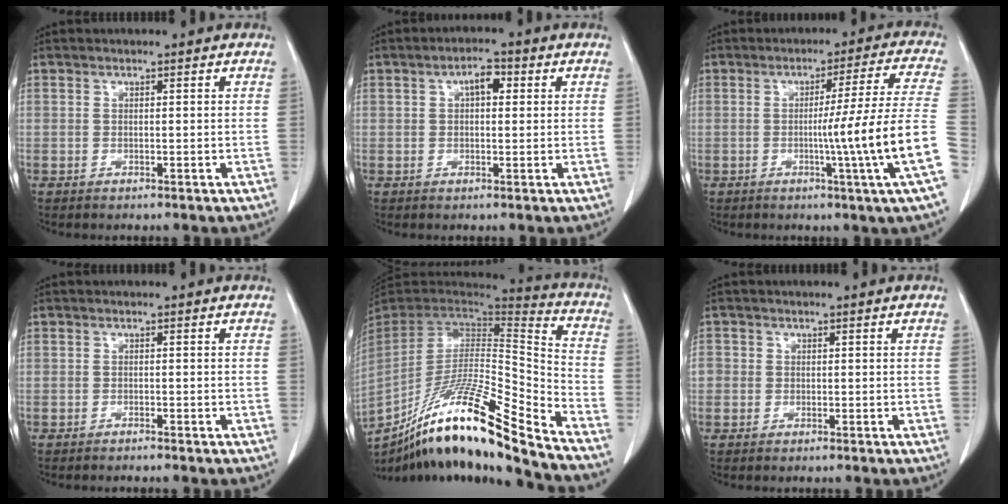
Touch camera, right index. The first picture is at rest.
{"total": 3.4, "force": [1.0, 1.5, 2.8], "torque": [-0.045, 0.012, 0.012]}
{"total": 14.1, "force": [-3.4, -3.3, 13.2], "torque": [-0.180, -0.016, -0.054]}
{"total": 0.8, "force": [-0.8, -0.2, 0.3], "torque": [-0.007, 0.001, -0.012]}
{"total": 23.7, "force": [-17.6, 0.2, 15.9], "torque": [-0.269, -0.027, -0.316]}
{"total": 2.2, "force": [-0.3, 2.1, 0.6], "torque": [-0.009, 0.011, -0.005]}